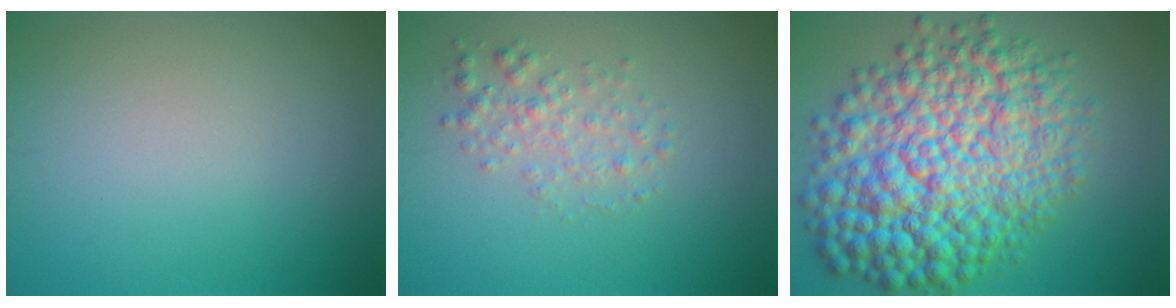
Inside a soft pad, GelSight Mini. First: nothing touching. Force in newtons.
{"total": 2.2, "press": 2.2, "slide": 0.0}
{"total": 14.0, "press": 14.0, "slide": 0.2}